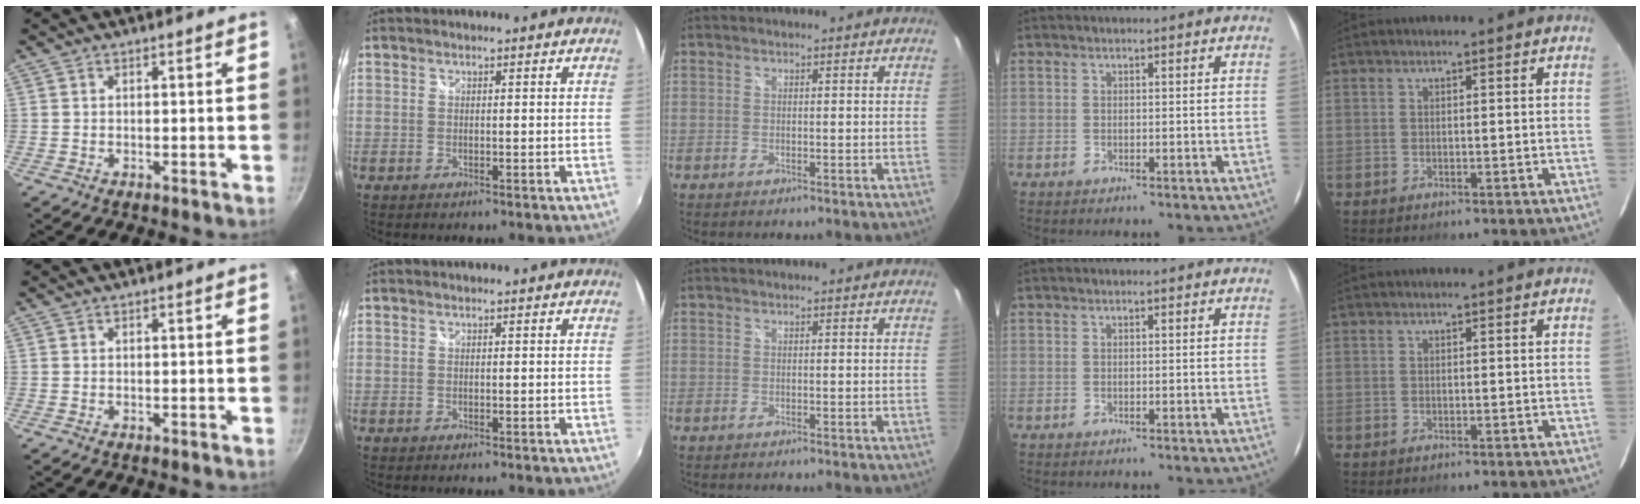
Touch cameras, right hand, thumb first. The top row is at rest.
{}